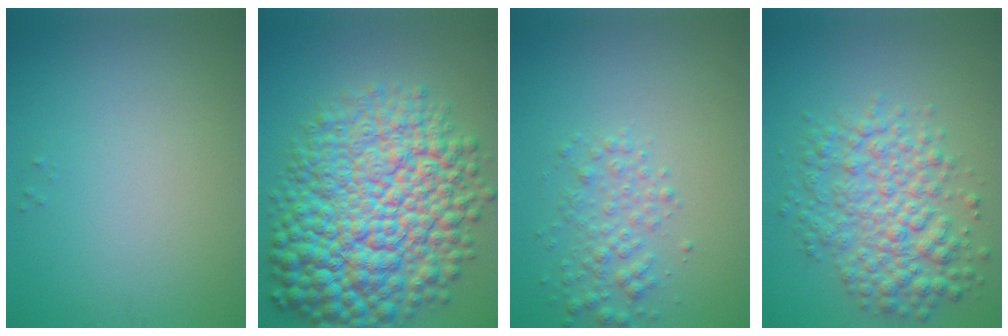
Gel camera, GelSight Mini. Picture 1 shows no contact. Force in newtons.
{"total": 15.8, "press": 15.8, "slide": 0.3}
{"total": 2.6, "press": 2.6, "slide": 0.0}
{"total": 6.2, "press": 6.2, "slide": 0.0}